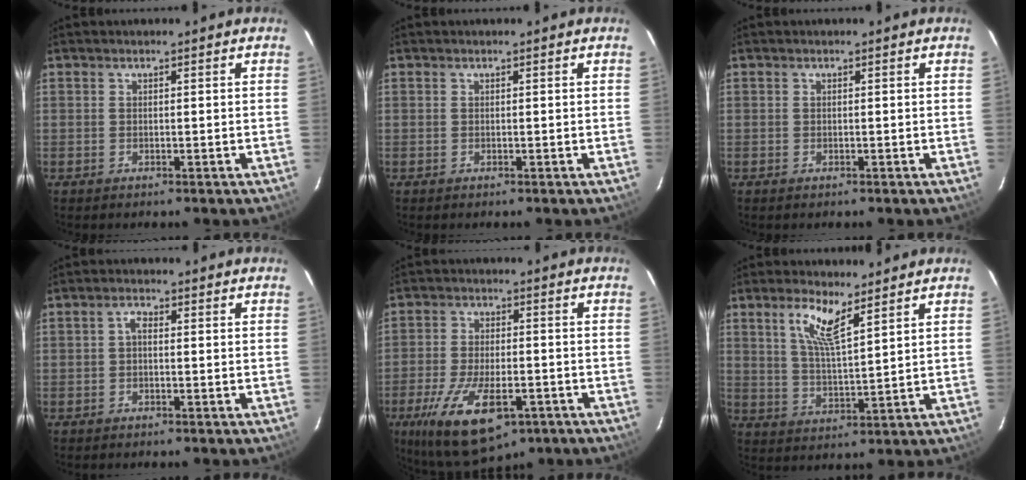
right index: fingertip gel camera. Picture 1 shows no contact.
{"total": 0.0}
{"total": 0.0}
{"total": 1.5, "force": [-0.3, 0.8, 1.2], "torque": [-0.025, 0.009, -0.006]}
{"total": 16.5, "force": [-8.3, 6.9, 12.5], "torque": [-0.248, -0.033, -0.129]}
{"total": 7.4, "force": [4.6, 1.5, 5.6], "torque": [-0.109, 0.001, 0.091]}